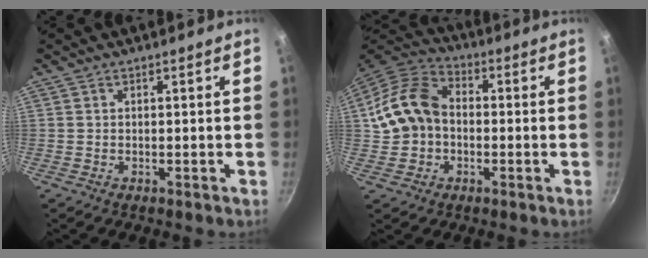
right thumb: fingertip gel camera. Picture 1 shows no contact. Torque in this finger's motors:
{"motor_torque": [-0.33, 0.98, -0.03, -0.02, 0.36]}